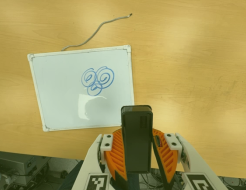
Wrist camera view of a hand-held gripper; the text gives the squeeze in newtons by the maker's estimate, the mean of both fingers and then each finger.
{"total": 6.7, "left": 6.2, "right": 7.3}